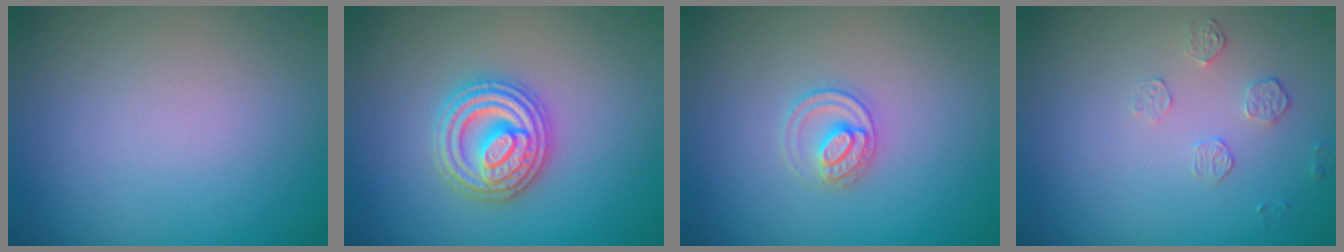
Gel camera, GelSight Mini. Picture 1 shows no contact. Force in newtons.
{"total": 4.9, "press": 4.9, "slide": 0.7}
{"total": 2.2, "press": 2.2, "slide": 0.2}
{"total": 1.5, "press": 0.8, "slide": 1.3}